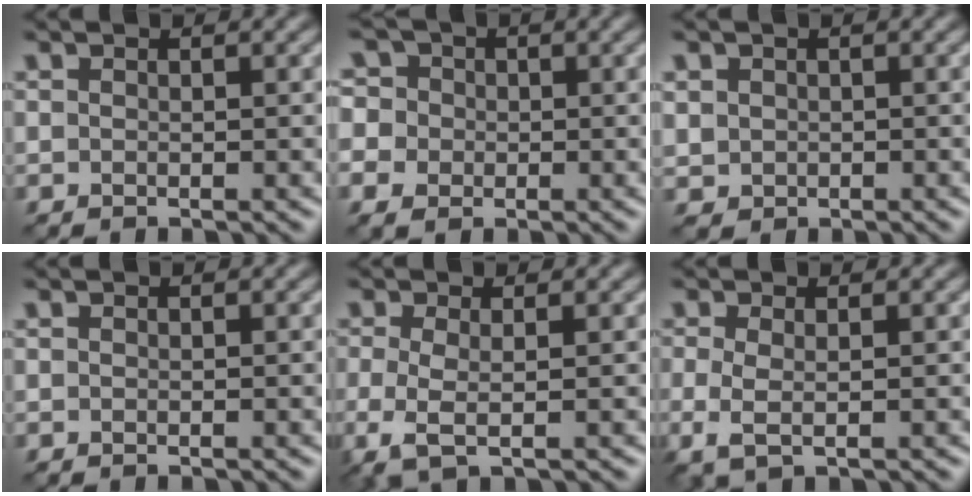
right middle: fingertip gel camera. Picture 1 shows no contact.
{"total": 5.6, "force": [-0.2, 5.1, 2.4], "torque": [-0.049, 0.027, -0.038]}
{"total": 1.5, "force": [0.1, 1.4, 0.3], "torque": [-0.004, -0.005, 0.006]}
{"total": 0.0}
{"total": 3.2, "force": [-0.8, 0.9, 2.9], "torque": [-0.071, -0.010, -0.018]}
{"total": 2.6, "force": [-0.4, 0.9, 2.4], "torque": [-0.059, -0.010, -0.010]}